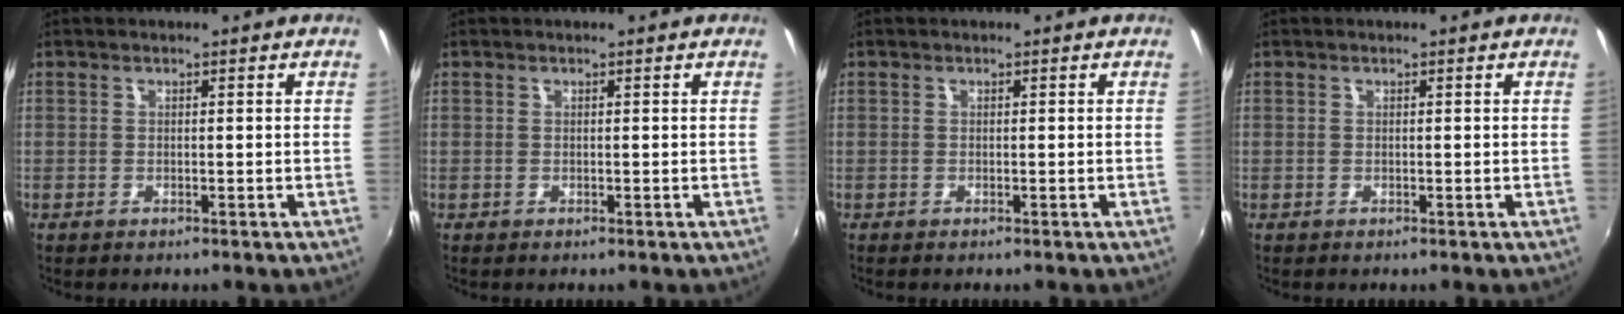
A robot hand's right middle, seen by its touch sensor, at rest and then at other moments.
{"total": 0.0}
{"total": 0.0}
{"total": 0.0}